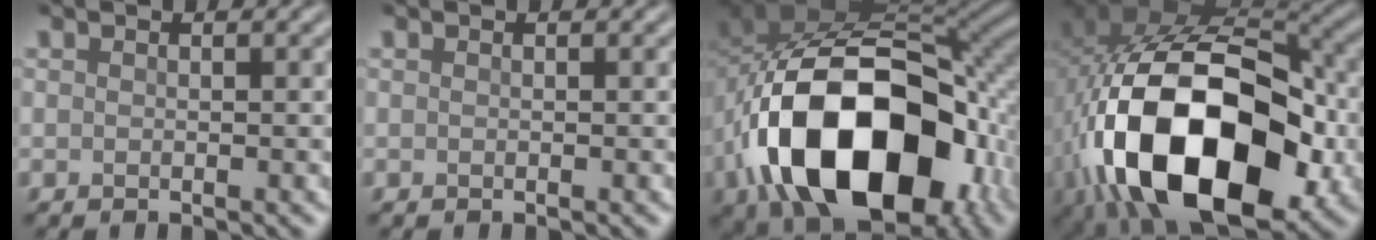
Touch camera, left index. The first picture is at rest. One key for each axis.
{"total": 0.0}
{"total": 18.6, "fx": -6.1, "fy": 11.9, "fz": 12.9, "tx": -0.223, "ty": -0.029, "tz": -0.091}
{"total": 20.2, "fx": -6.1, "fy": 12.0, "fz": 15.0, "tx": -0.289, "ty": -0.021, "tz": -0.084}